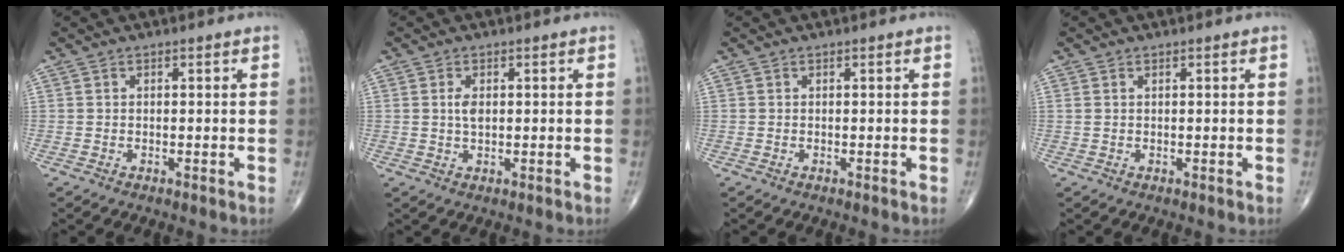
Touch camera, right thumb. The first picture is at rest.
{"total": 2.4, "force": [0.4, 1.3, 2.0], "torque": [-0.037, -0.002, 0.008]}
{"total": 0.0}
{"total": 0.6, "force": [0.3, 0.3, 0.4], "torque": [-0.012, 0.009, 0.008]}